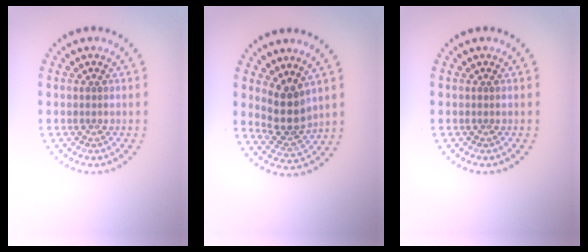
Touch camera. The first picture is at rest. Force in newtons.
{"total": 3.5, "press": 2.8, "slide": 2.1}
{"total": 0.0}